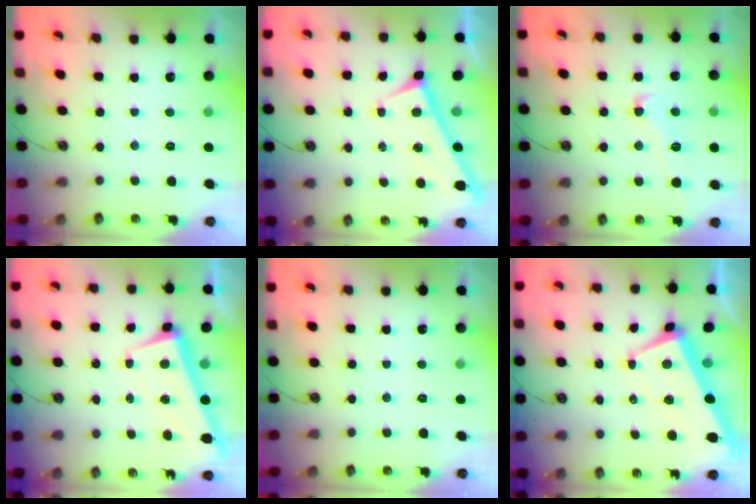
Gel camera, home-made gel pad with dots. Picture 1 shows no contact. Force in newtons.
{"total": 0.0}
{"total": 4.4, "press": 4.2, "slide": 1.2}
{"total": 2.0, "press": 1.9, "slide": 0.6}
{"total": 0.0}
{"total": 2.1, "press": 1.9, "slide": 0.9}